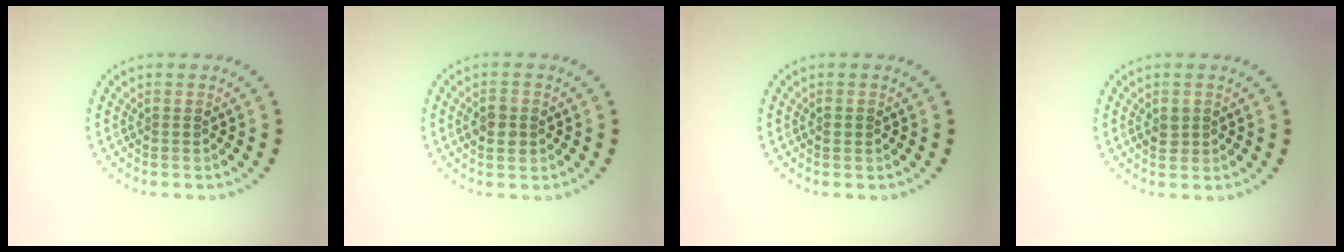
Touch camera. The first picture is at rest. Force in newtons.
{"total": 2.5, "press": 2.5, "slide": 0.2}
{"total": 0.9, "press": 0.9, "slide": 0.1}
{"total": 1.5, "press": 1.5, "slide": 0.3}